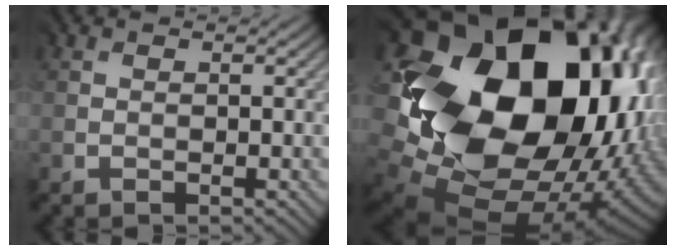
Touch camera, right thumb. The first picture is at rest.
{"total": 22.4, "force": [2.8, 17.3, 14.0], "torque": [-0.311, -0.070, 0.089]}